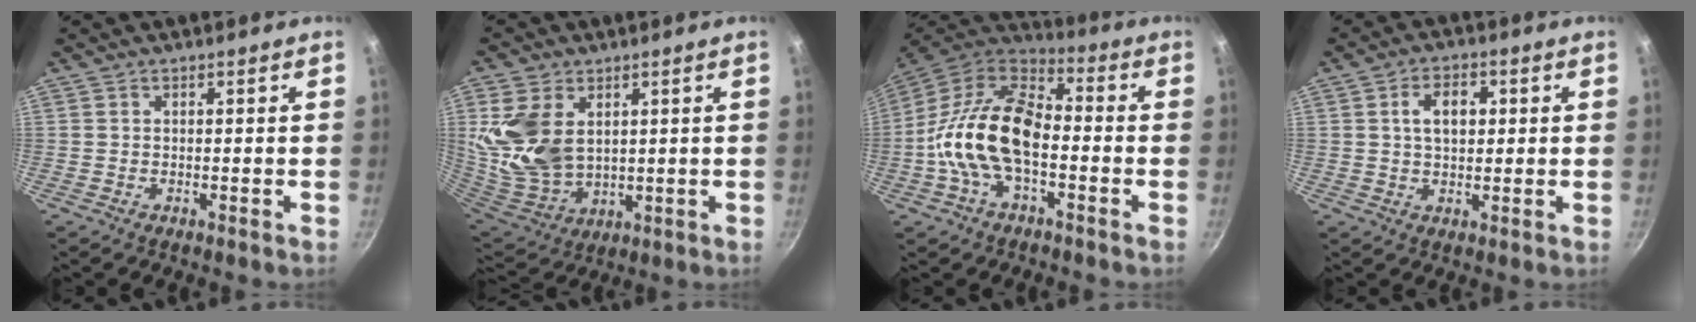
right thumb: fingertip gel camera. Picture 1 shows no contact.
{"total": 14.5, "force": [3.9, 9.9, 9.9], "torque": [-0.190, -0.032, 0.093]}
{"total": 17.6, "force": [-3.0, 9.9, 14.2], "torque": [-0.248, 0.044, -0.071]}
{"total": 6.0, "force": [1.2, 3.8, 4.5], "torque": [-0.059, 0.006, 0.018]}